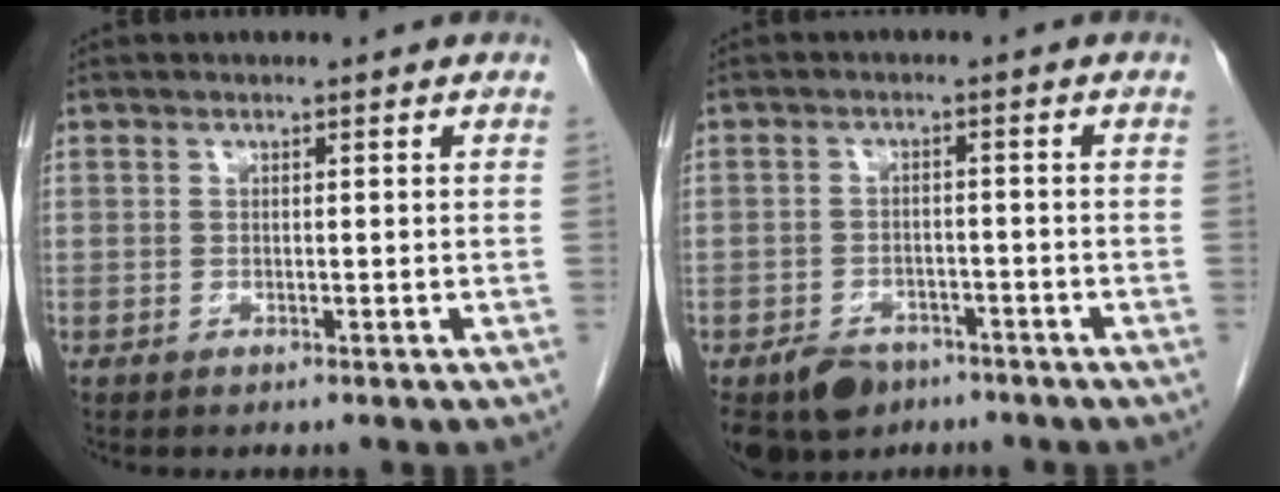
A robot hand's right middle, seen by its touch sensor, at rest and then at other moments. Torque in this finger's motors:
{"motor_torque": [0.83, -0.78, 0.04, 0.04]}